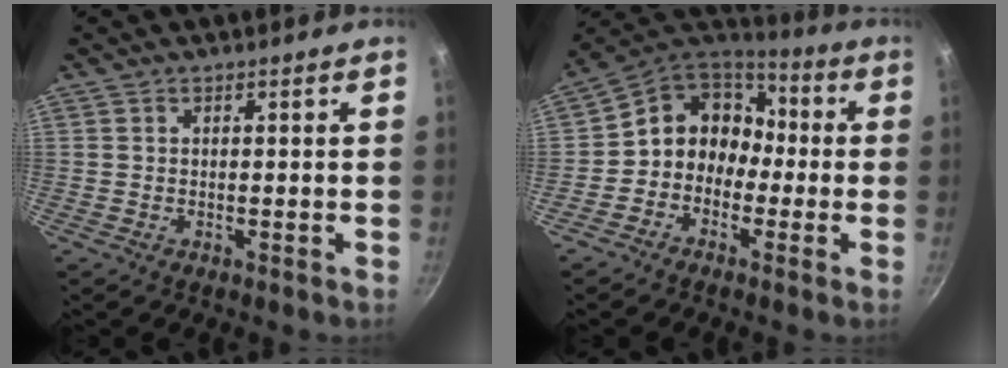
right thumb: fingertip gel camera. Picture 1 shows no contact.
{"total": 11.4, "force": [-1.6, 10.0, 5.3], "torque": [-0.039, 0.050, -0.053]}